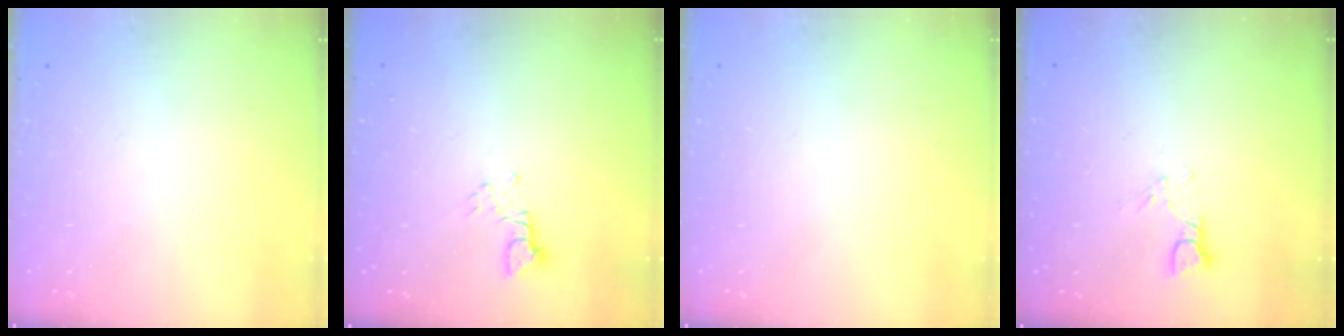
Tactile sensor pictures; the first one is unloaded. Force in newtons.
{"total": 2.4, "press": 2.4, "slide": 0.1}
{"total": 0.0}
{"total": 3.3, "press": 3.3, "slide": 0.2}